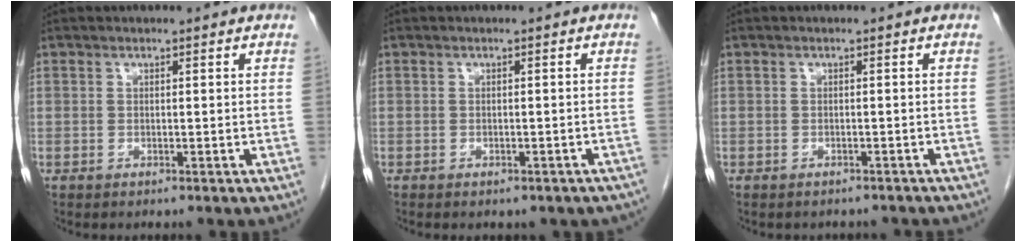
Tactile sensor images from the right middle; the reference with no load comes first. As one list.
[{"total": 5.5, "force": [-4.5, 2.5, 2.1], "torque": [-0.017, 0.010, -0.043]}, {"total": 4.1, "force": [-3.7, 1.6, 0.8], "torque": [-0.012, 0.000, -0.040]}]